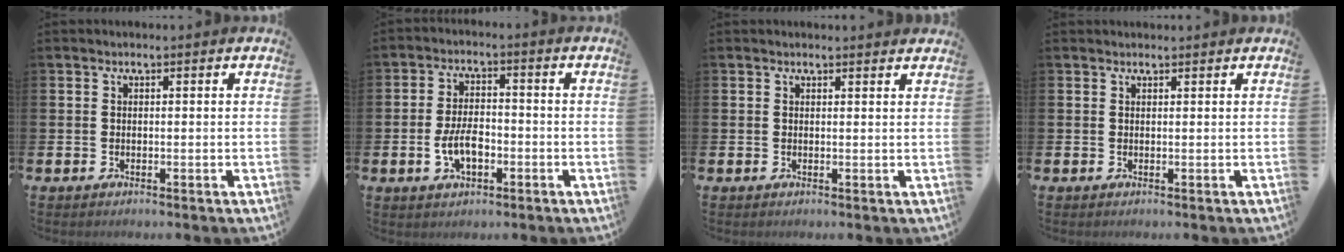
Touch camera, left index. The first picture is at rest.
{"total": 5.1, "force": [-1.5, 2.8, 4.0], "torque": [-0.072, 0.004, -0.029]}
{"total": 0.8, "force": [0.8, 0.1, 0.0], "torque": [0.008, -0.002, 0.013]}
{"total": 0.6, "force": [0.6, 0.0, 0.0], "torque": [0.010, -0.006, 0.009]}